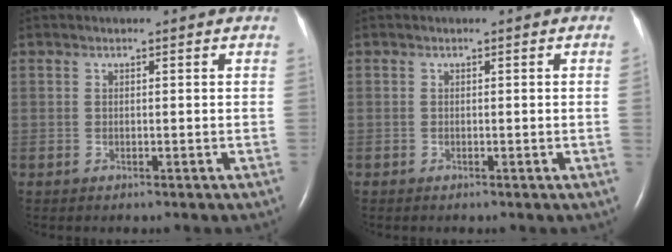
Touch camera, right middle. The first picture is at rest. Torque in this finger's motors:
{"motor_torque": [0.36, -0.36, -1.06, -0.21]}